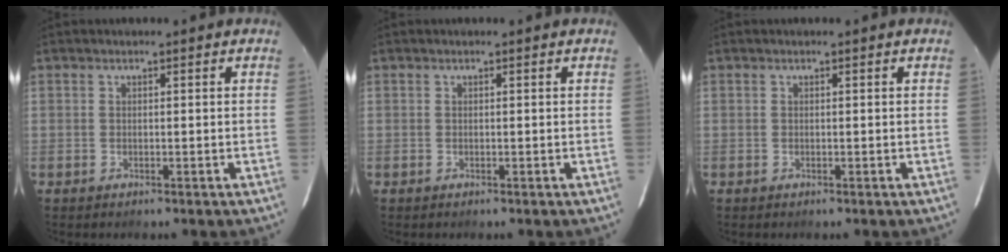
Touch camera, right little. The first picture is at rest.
{"total": 0.0}
{"total": 0.0}